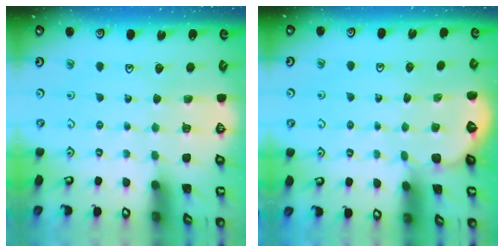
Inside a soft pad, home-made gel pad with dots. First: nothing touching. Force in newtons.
{"total": 1.4, "press": 1.4, "slide": 0.1}